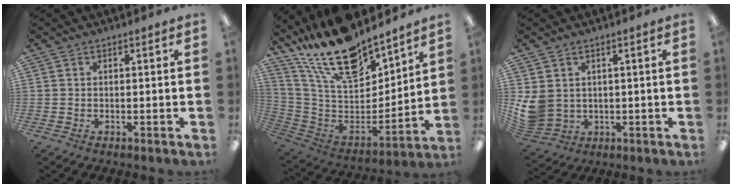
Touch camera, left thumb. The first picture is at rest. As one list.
[{"total": 22.1, "force": [17.5, 8.3, 10.8], "torque": [-0.207, -0.116, 0.308]}, {"total": 6.4, "force": [1.5, 5.5, 2.9], "torque": [-0.080, -0.011, 0.030]}]